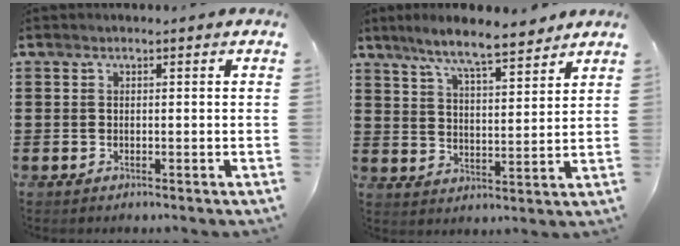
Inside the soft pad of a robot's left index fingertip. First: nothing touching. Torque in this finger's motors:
{"motor_torque": [0.39, -0.40, 0.29, 0.17]}